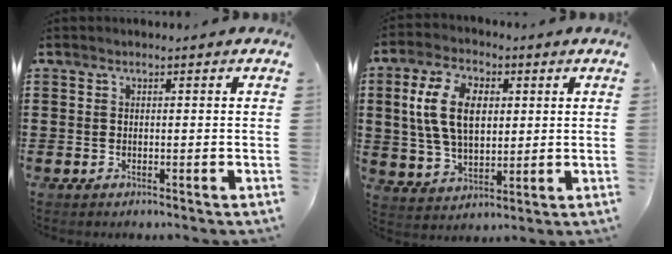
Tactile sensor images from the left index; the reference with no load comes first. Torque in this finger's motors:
{"motor_torque": [1.23, 0.91, 1.04, 0.21]}